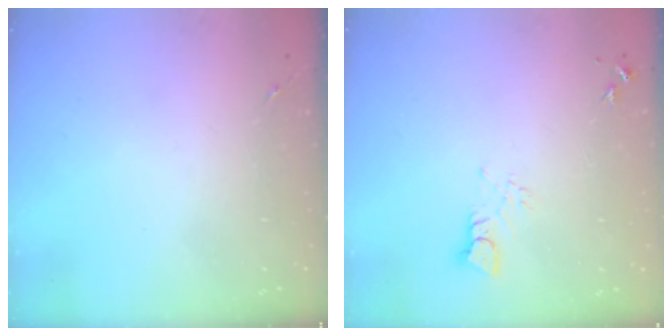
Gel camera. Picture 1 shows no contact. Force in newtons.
{"total": 3.1, "press": 3.1, "slide": 0.3}